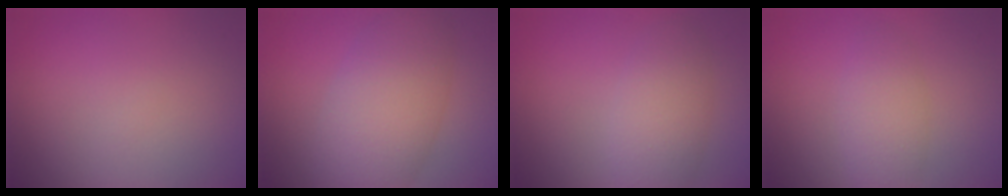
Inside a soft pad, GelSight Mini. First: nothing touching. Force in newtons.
{"total": 7.4, "press": 7.4, "slide": 0.1}
{"total": 3.7, "press": 3.7, "slide": 0.2}
{"total": 2.8, "press": 2.8, "slide": 0.2}